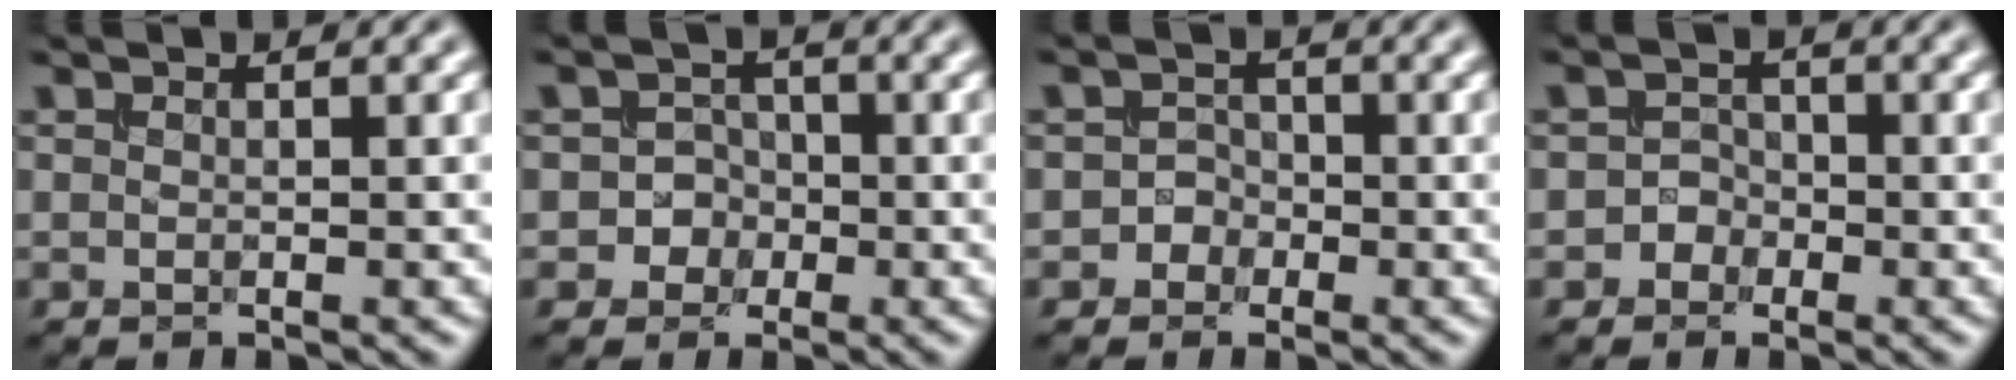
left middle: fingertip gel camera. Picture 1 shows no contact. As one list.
[{"total": 2.5, "force": [-0.8, 2.3, 0.3], "torque": [0.018, 0.006, -0.025]}, {"total": 1.6, "force": [-0.7, 1.4, 0.1], "torque": [0.018, 0.007, -0.021]}, {"total": 1.5, "force": [-0.8, 1.3, 0.1], "torque": [0.019, 0.007, -0.023]}]